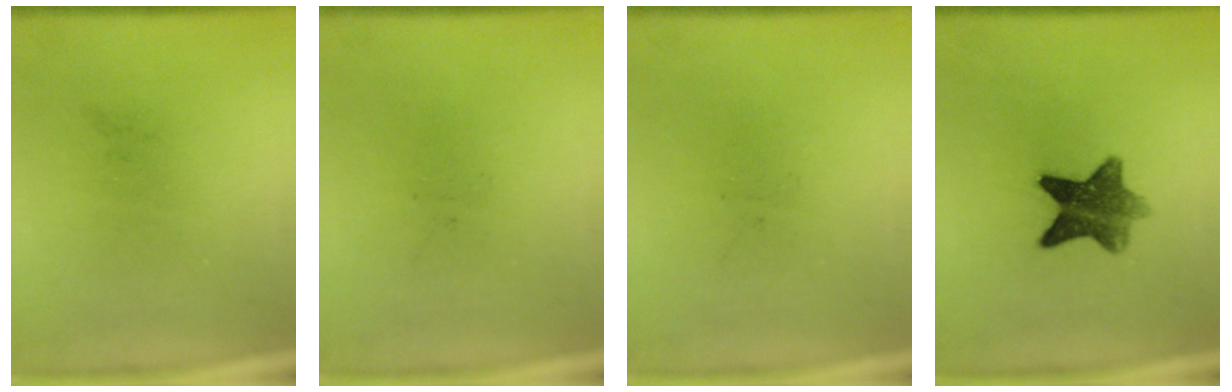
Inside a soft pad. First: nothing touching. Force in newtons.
{"total": 0.0}
{"total": 0.0}
{"total": 8.5}